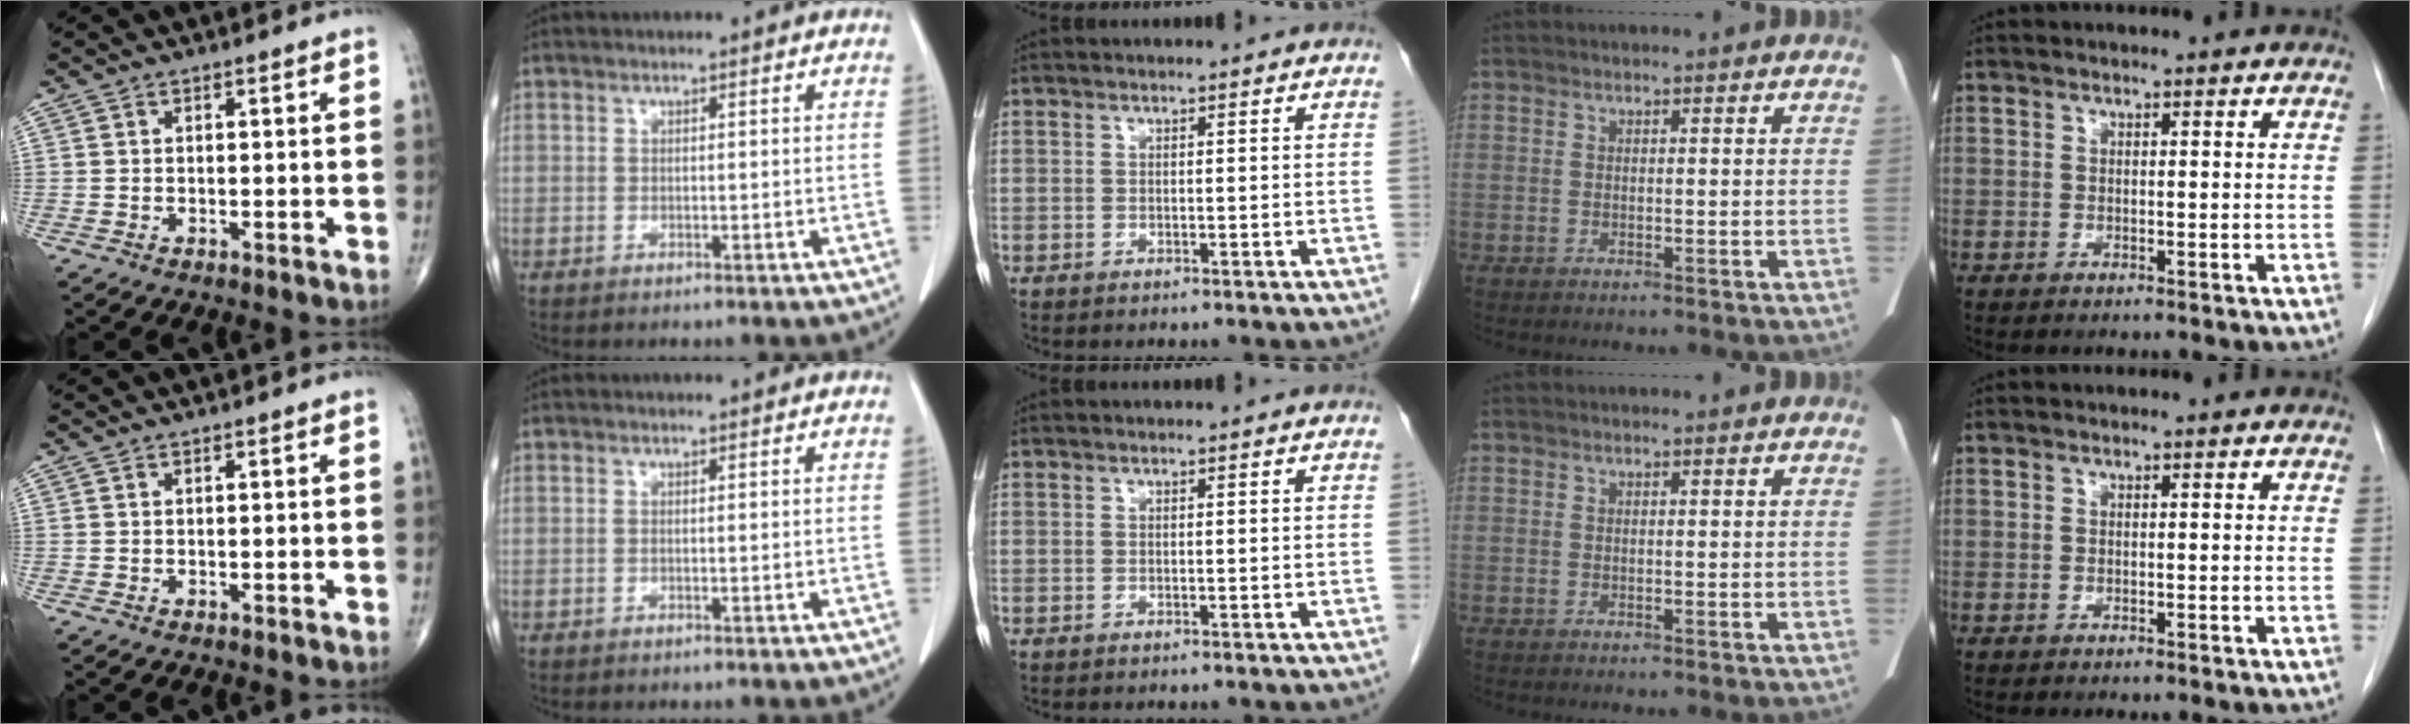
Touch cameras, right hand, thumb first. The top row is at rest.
{}